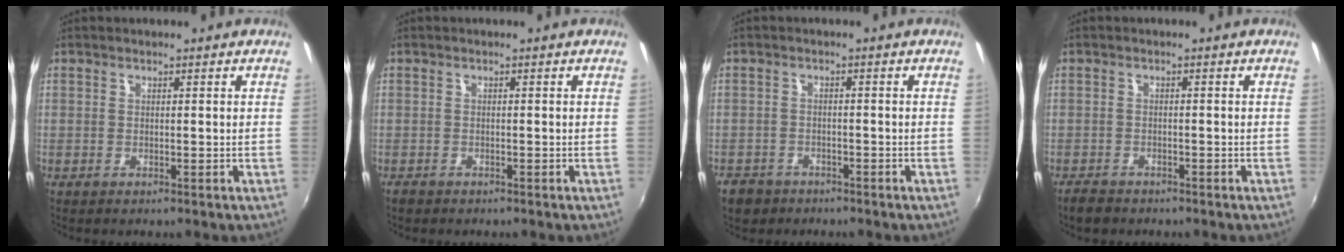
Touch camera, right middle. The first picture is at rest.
{"total": 1.3, "force": [-1.1, 0.7, 0.3], "torque": [-0.010, -0.002, -0.019]}
{"total": 4.9, "force": [-3.4, 3.3, 1.2], "torque": [-0.043, -0.002, -0.055]}
{"total": 3.0, "force": [-2.5, 1.3, 0.9], "torque": [-0.031, -0.005, -0.047]}